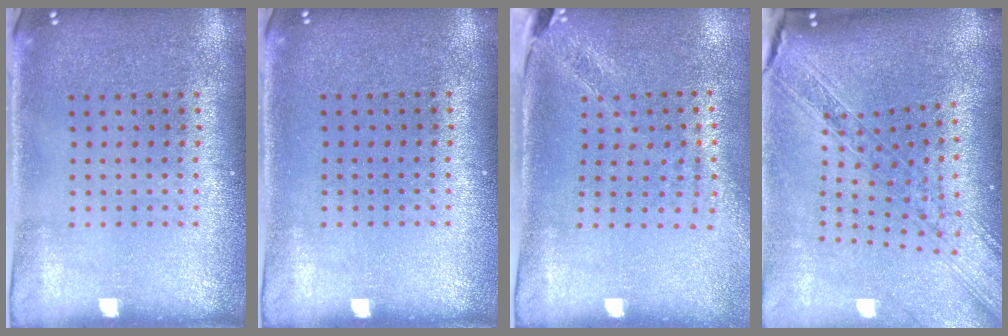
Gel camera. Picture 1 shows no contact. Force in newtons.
{"total": 0.0}
{"total": 1.8, "press": 1.5, "slide": 1.1}
{"total": 2.3, "press": 1.9, "slide": 1.3}